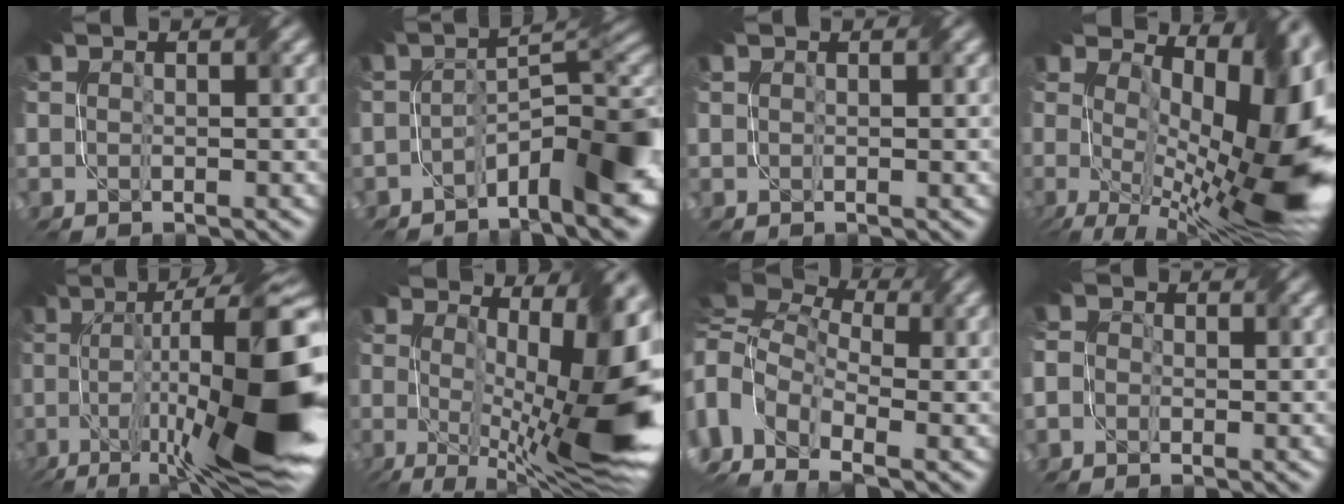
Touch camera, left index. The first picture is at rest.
{"total": 10.0, "force": [-4.2, 3.2, 8.5], "torque": [-0.113, 0.006, -0.070]}
{"total": 0.0}
{"total": 15.3, "force": [1.3, 7.0, 13.6], "torque": [-0.154, -0.012, 0.042]}
{"total": 17.9, "force": [-2.5, 5.5, 16.9], "torque": [-0.256, 0.007, -0.045]}
{"total": 15.7, "force": [0.4, 4.8, 14.9], "torque": [-0.186, -0.004, 0.019]}
{"total": 10.1, "force": [-0.1, 6.6, 7.6], "torque": [-0.175, 0.003, -0.011]}
{"total": 1.8, "force": [-0.2, 1.6, 0.7], "torque": [-0.011, 0.004, -0.012]}